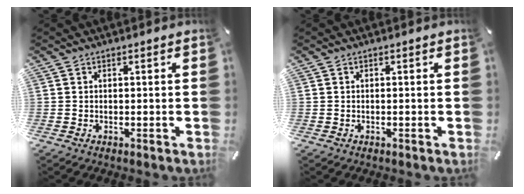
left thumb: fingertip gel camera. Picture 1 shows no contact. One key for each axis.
{"total": 0.0}